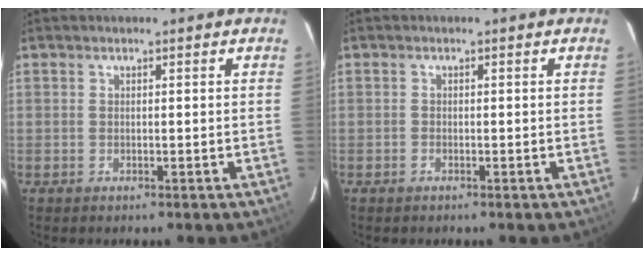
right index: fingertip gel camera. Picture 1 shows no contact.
{"total": 0.6, "force": [-0.5, 0.4, 0.0], "torque": [-0.002, 0.002, -0.011]}